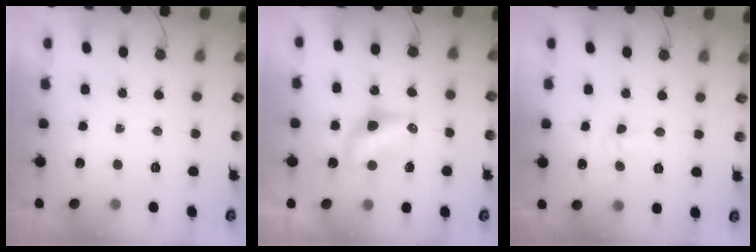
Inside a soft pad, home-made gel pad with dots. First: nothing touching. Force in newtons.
{"total": 7.4, "press": 7.4, "slide": 0.3}
{"total": 4.0, "press": 2.2, "slide": 3.4}